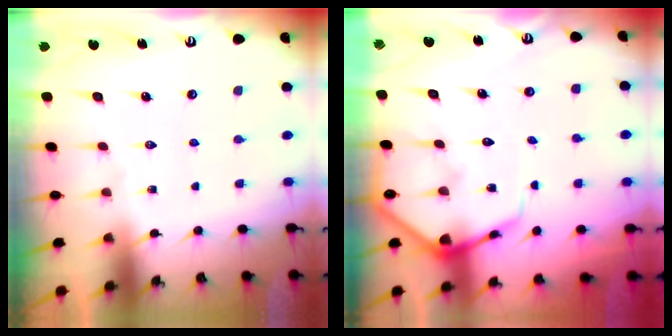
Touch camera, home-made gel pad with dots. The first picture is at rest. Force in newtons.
{"total": 8.5, "press": 8.5, "slide": 0.8}